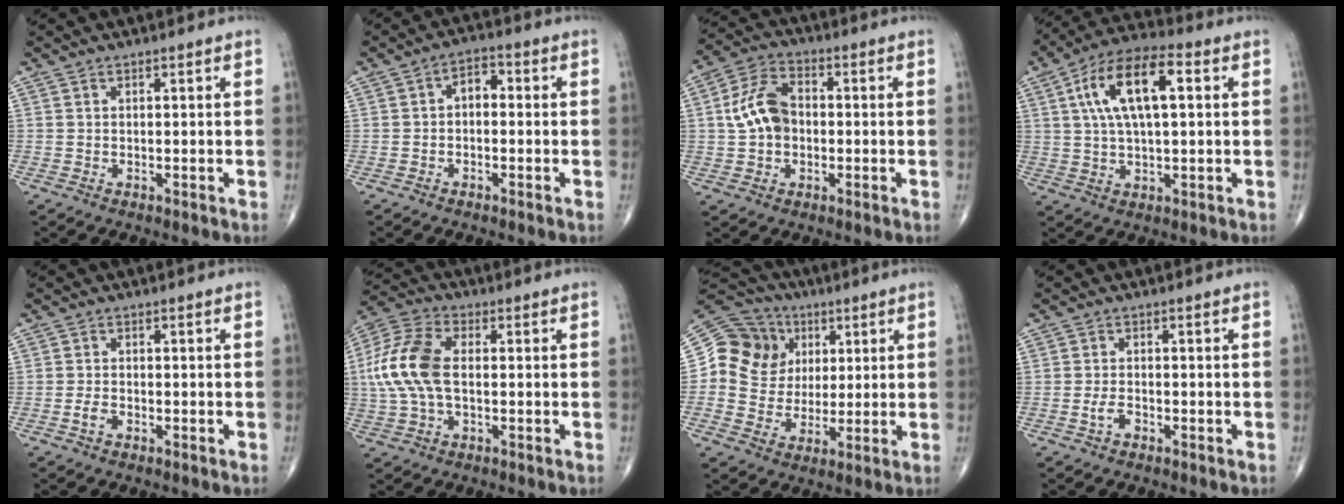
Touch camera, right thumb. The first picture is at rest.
{"total": 3.8, "force": [-0.3, 2.5, 2.9], "torque": [-0.028, 0.018, -0.017]}
{"total": 9.3, "force": [0.0, 6.5, 6.6], "torque": [-0.114, 0.025, -0.011]}
{"total": 14.2, "force": [3.4, 5.9, 12.5], "torque": [-0.226, 0.023, 0.055]}
{"total": 2.3, "force": [-1.0, 1.3, 1.6], "torque": [-0.035, 0.009, -0.021]}
{"total": 12.9, "force": [0.3, 7.3, 10.6], "torque": [-0.240, 0.025, -0.001]}
{"total": 14.1, "force": [3.3, 13.0, 4.3], "torque": [-0.045, 0.019, 0.057]}
{"total": 2.2, "force": [-1.0, 1.2, 1.5], "torque": [-0.035, 0.009, -0.020]}